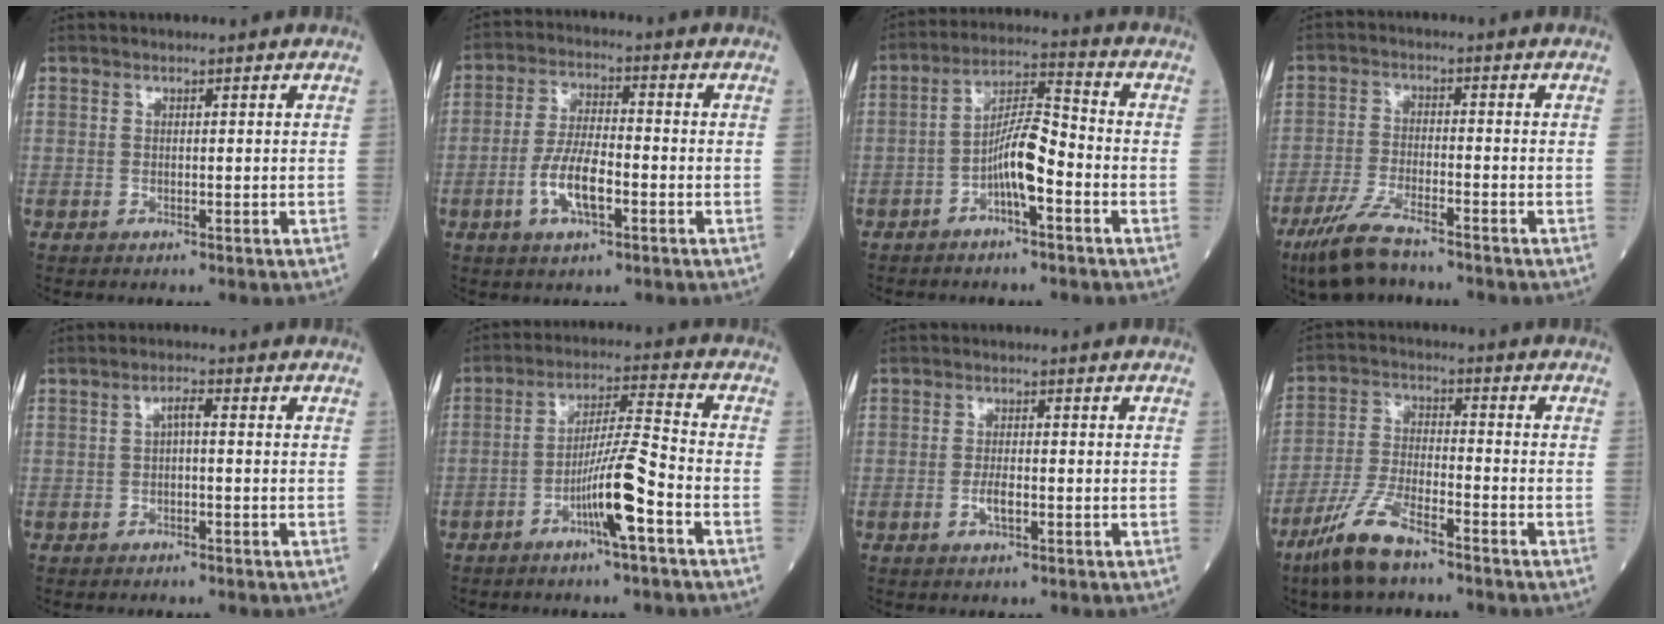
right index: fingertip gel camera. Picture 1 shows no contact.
{"total": 7.5, "force": [-2.6, 2.3, 6.7], "torque": [-0.134, 0.002, -0.050]}
{"total": 7.6, "force": [-2.9, 1.4, 6.9], "torque": [-0.131, 0.021, -0.052]}
{"total": 7.7, "force": [-6.0, 1.4, 4.6], "torque": [-0.105, -0.021, -0.114]}
{"total": 1.9, "force": [-0.1, 0.4, 1.8], "torque": [-0.030, 0.005, -0.004]}
{"total": 8.9, "force": [-4.1, -0.4, 7.8], "torque": [-0.147, 0.006, -0.076]}
{"total": 2.5, "force": [-0.8, 0.7, 2.2], "torque": [-0.040, 0.001, -0.014]}
{"total": 9.3, "force": [-6.8, 1.9, 6.1], "torque": [-0.138, -0.018, -0.133]}